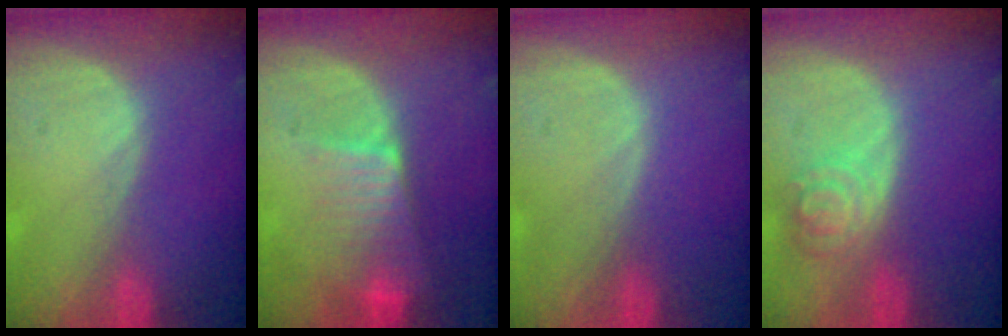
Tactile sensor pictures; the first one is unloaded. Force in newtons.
{"total": 6.6, "press": 5.9, "slide": 3.0}
{"total": 0.0}
{"total": 5.0, "press": 4.4, "slide": 2.3}